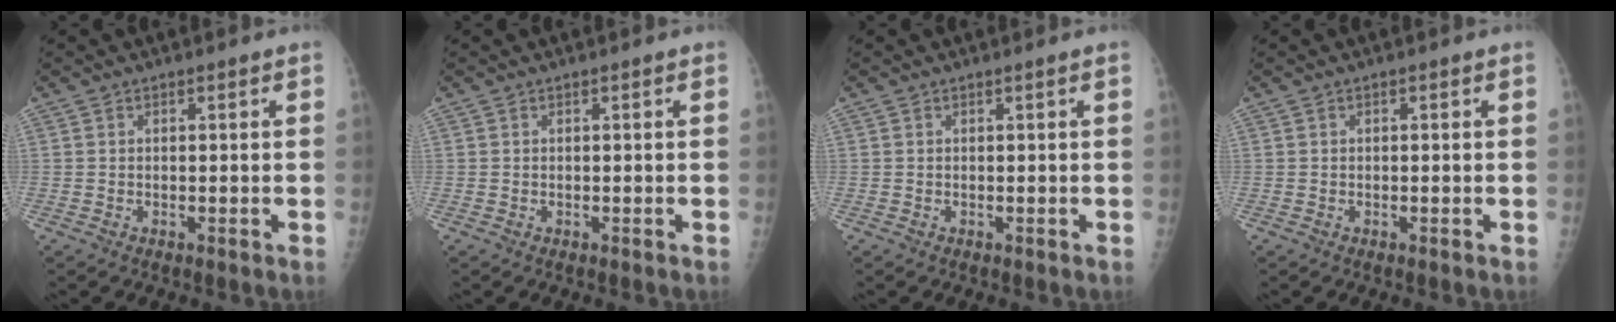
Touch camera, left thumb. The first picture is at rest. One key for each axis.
{"total": 0.0}
{"total": 0.0}
{"total": 0.0}